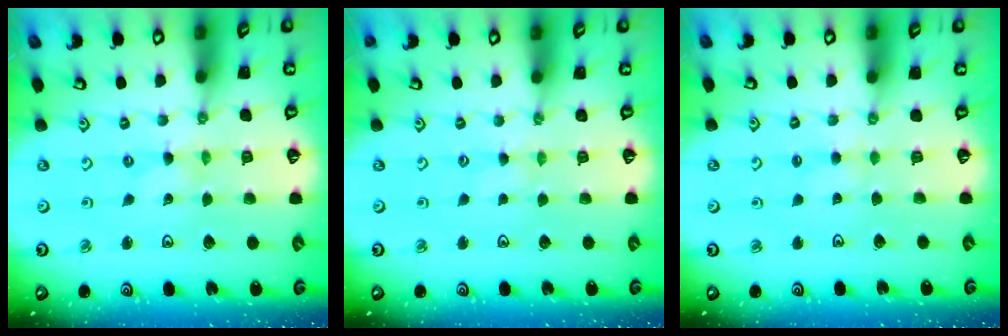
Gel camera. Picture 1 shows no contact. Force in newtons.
{"total": 1.3, "press": 1.3, "slide": 0.3}
{"total": 2.8, "press": 2.8, "slide": 0.3}